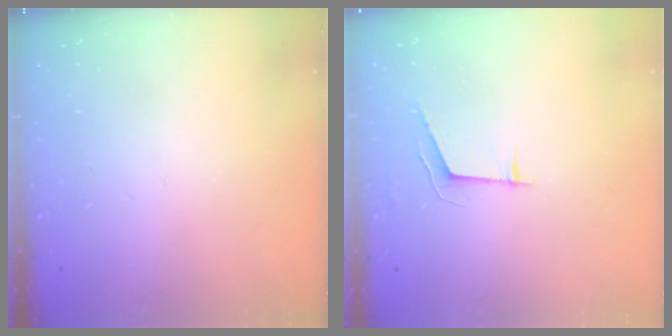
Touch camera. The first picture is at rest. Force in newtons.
{"total": 5.4, "press": 4.9, "slide": 2.4}